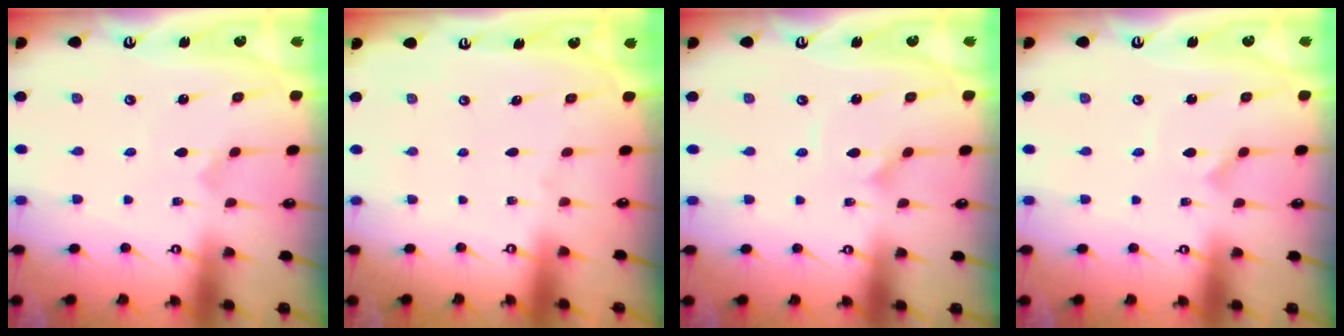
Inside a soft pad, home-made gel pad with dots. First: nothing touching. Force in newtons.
{"total": 0.0}
{"total": 1.5, "press": 1.5, "slide": 0.0}
{"total": 0.0}